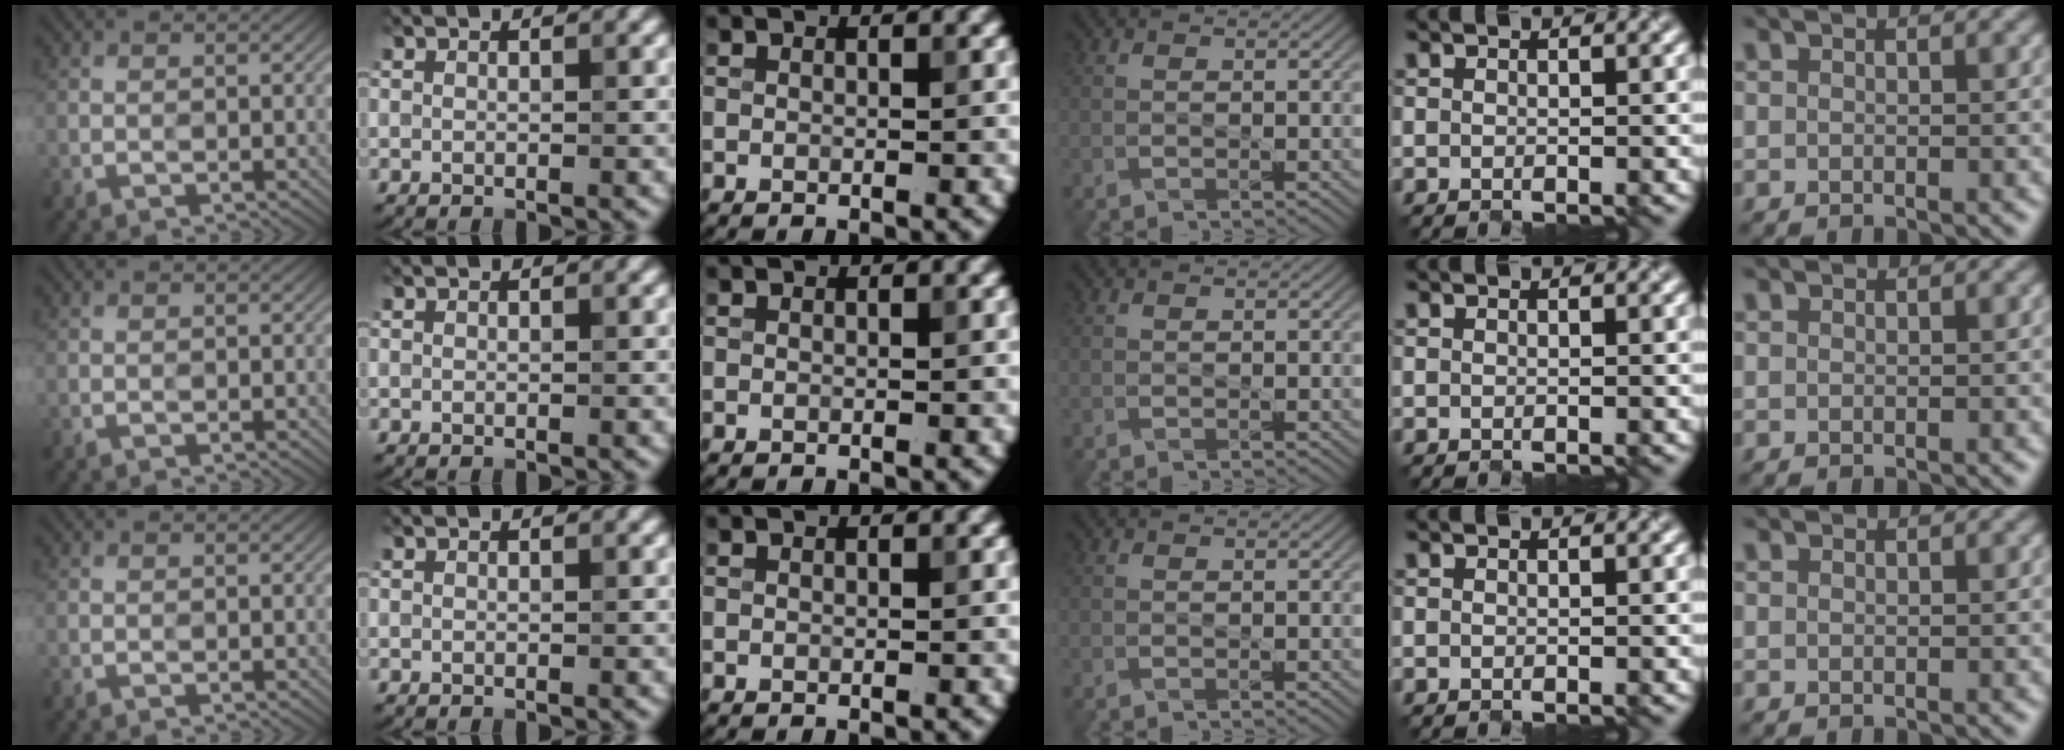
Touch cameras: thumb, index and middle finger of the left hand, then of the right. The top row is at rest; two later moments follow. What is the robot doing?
{"motion": "close", "object": "pencil case"}